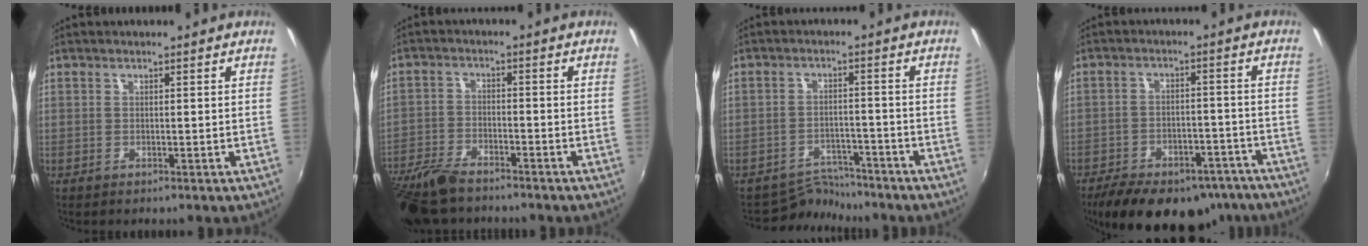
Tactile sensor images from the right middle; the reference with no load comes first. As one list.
[{"total": 10.9, "force": [-9.0, 3.5, 5.0], "torque": [-0.131, -0.021, -0.176]}, {"total": 5.4, "force": [-5.1, 1.4, -0.7], "torque": [0.003, 0.011, -0.084]}, {"total": 20.5, "force": [-15.7, 9.4, 9.2], "torque": [-0.181, 0.003, -0.201]}]